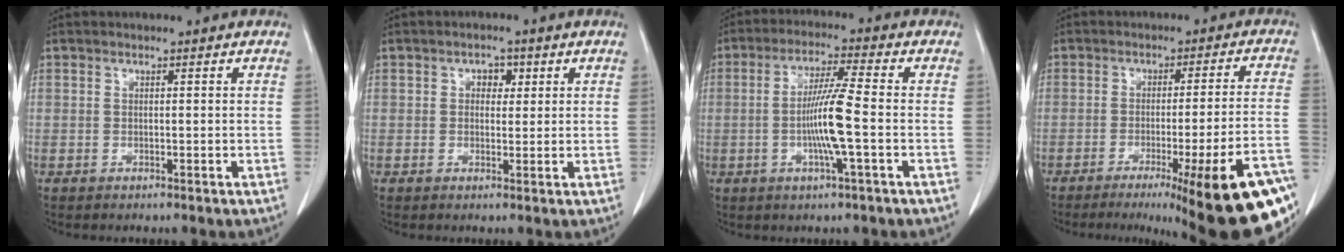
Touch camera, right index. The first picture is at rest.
{"total": 2.4, "force": [0.8, 1.7, 1.5], "torque": [-0.018, 0.007, 0.010]}
{"total": 8.6, "force": [-1.5, -0.4, 8.5], "torque": [-0.164, -0.004, -0.032]}
{"total": 23.0, "force": [-14.0, 1.1, 18.2], "torque": [-0.137, -0.011, -0.189]}